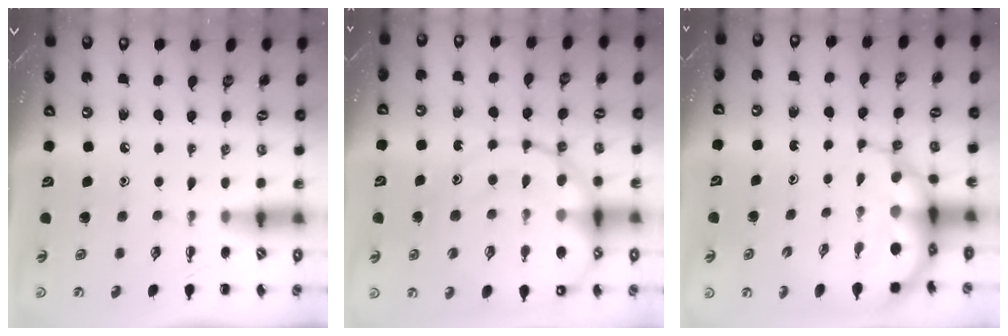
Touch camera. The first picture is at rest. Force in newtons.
{"total": 20.3, "press": 20.1, "slide": 3.0}
{"total": 9.1, "press": 8.8, "slide": 2.3}